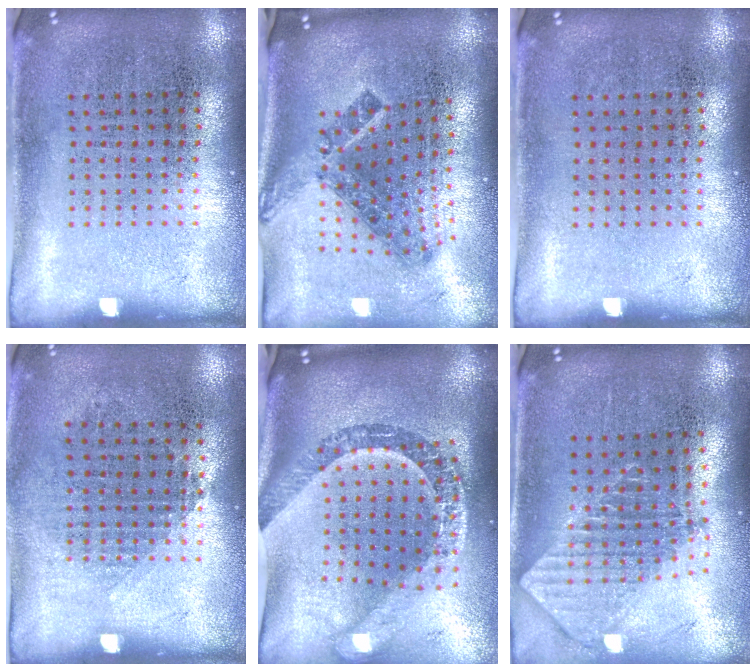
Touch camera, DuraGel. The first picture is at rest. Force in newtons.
{"total": 1.6, "press": 1.2, "slide": 1.1}
{"total": 0.0}
{"total": 0.9, "press": 0.8, "slide": 0.4}
{"total": 3.5, "press": 2.5, "slide": 2.4}
{"total": 1.9, "press": 1.5, "slide": 1.2}